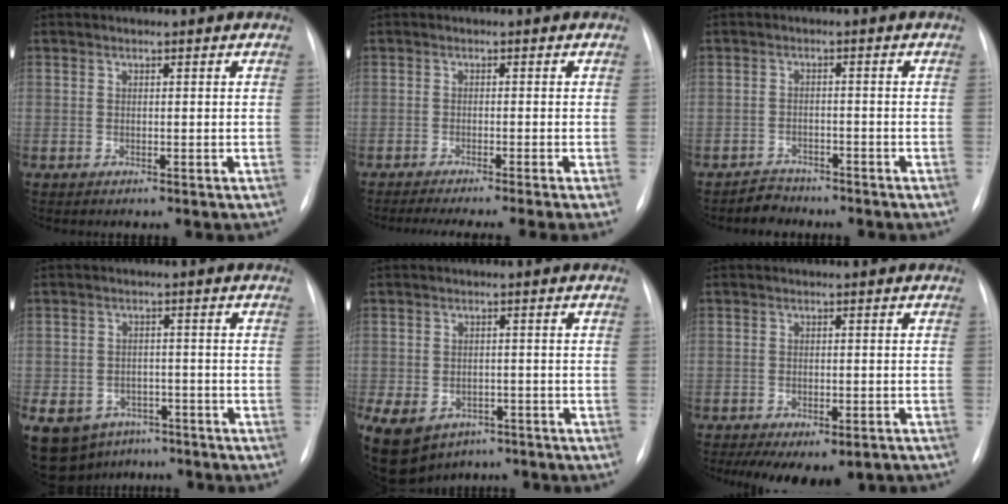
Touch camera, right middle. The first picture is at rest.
{"total": 8.4, "force": [-6.9, -1.3, 4.6], "torque": [-0.044, -0.018, -0.103]}
{"total": 2.7, "force": [-2.4, 1.1, -0.5], "torque": [0.002, 0.000, -0.040]}
{"total": 11.6, "force": [-7.1, 8.3, 3.8], "torque": [-0.094, 0.001, -0.095]}
{"total": 20.9, "force": [-10.7, 15.7, 8.9], "torque": [-0.294, -0.015, -0.142]}
{"total": 9.5, "force": [-6.5, 4.5, 5.3], "torque": [-0.075, 0.003, -0.086]}